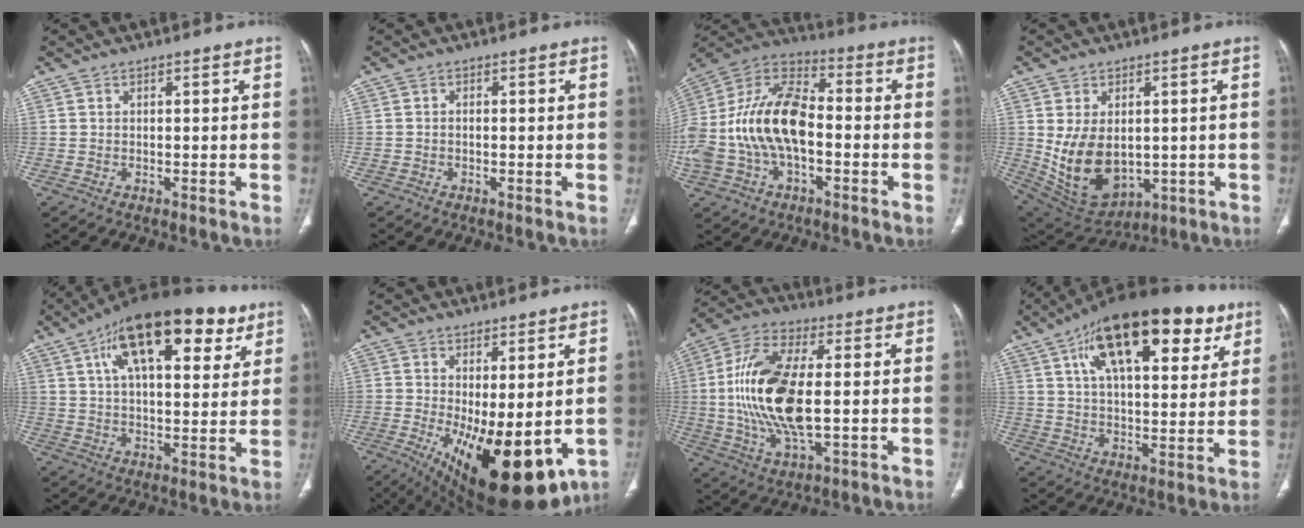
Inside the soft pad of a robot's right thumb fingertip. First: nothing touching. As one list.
[{"total": 0.6, "force": [-0.2, 0.5, 0.2], "torque": [-0.001, 0.003, -0.003]}, {"total": 22.0, "force": [-2.6, 12.9, 17.6], "torque": [-0.361, 0.039, -0.048]}, {"total": 13.1, "force": [-0.1, 8.9, 9.6], "torque": [-0.155, -0.012, 0.032]}, {"total": 23.9, "force": [11.3, 10.6, 18.2], "torque": [-0.260, -0.002, 0.178]}, {"total": 17.9, "force": [-4.3, 7.4, 15.8], "torque": [-0.223, -0.026, -0.039]}, {"total": 19.0, "force": [0.2, 8.3, 17.1], "torque": [-0.350, 0.004, 0.004]}, {"total": 26.4, "force": [12.8, 11.6, 19.9], "torque": [-0.284, -0.003, 0.199]}]